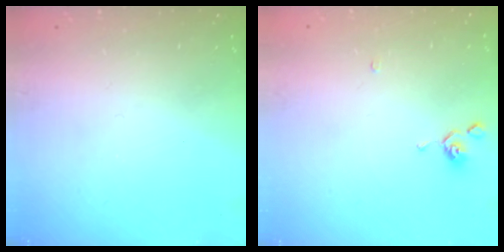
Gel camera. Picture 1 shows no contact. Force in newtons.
{"total": 0.9, "press": 0.9, "slide": 0.3}